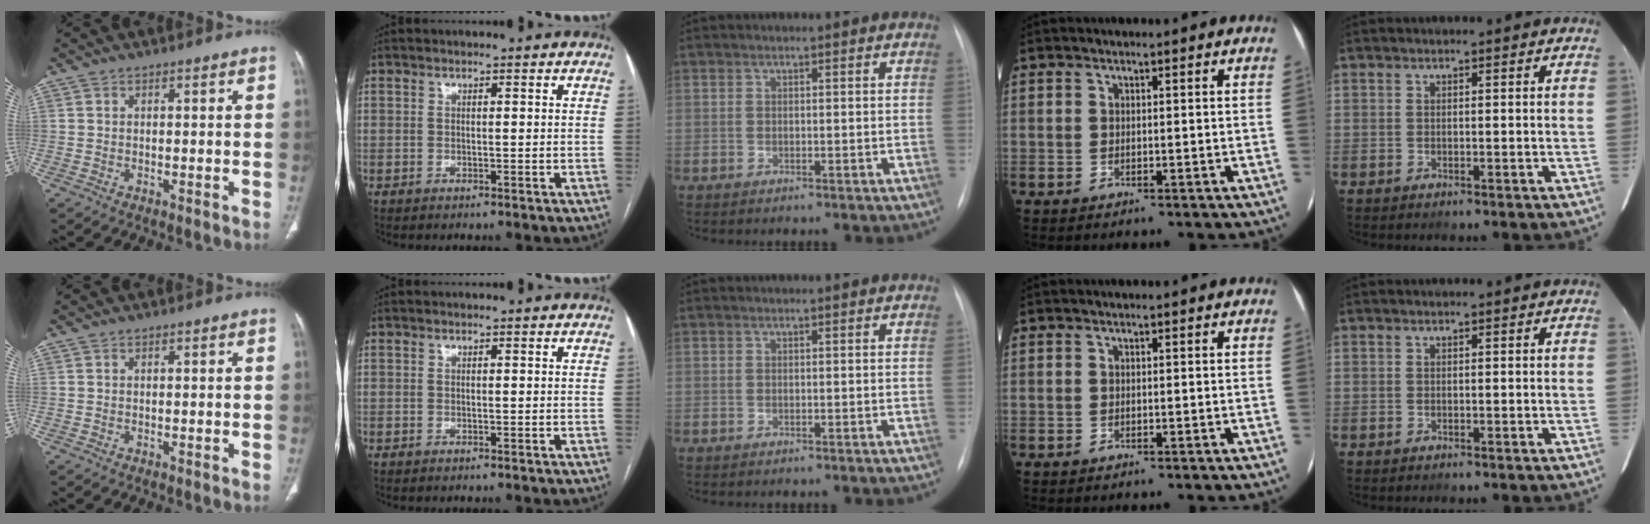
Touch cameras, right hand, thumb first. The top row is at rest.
{}